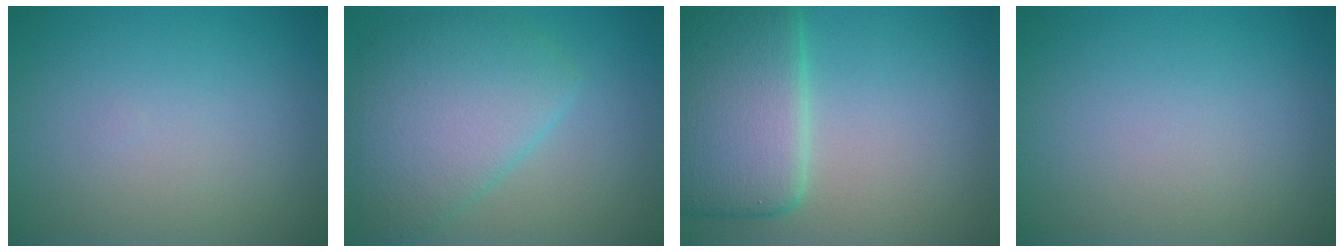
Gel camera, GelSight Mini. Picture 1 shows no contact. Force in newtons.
{"total": 6.5, "press": 6.5, "slide": 0.2}
{"total": 8.9, "press": 8.9, "slide": 0.3}
{"total": 0.0}